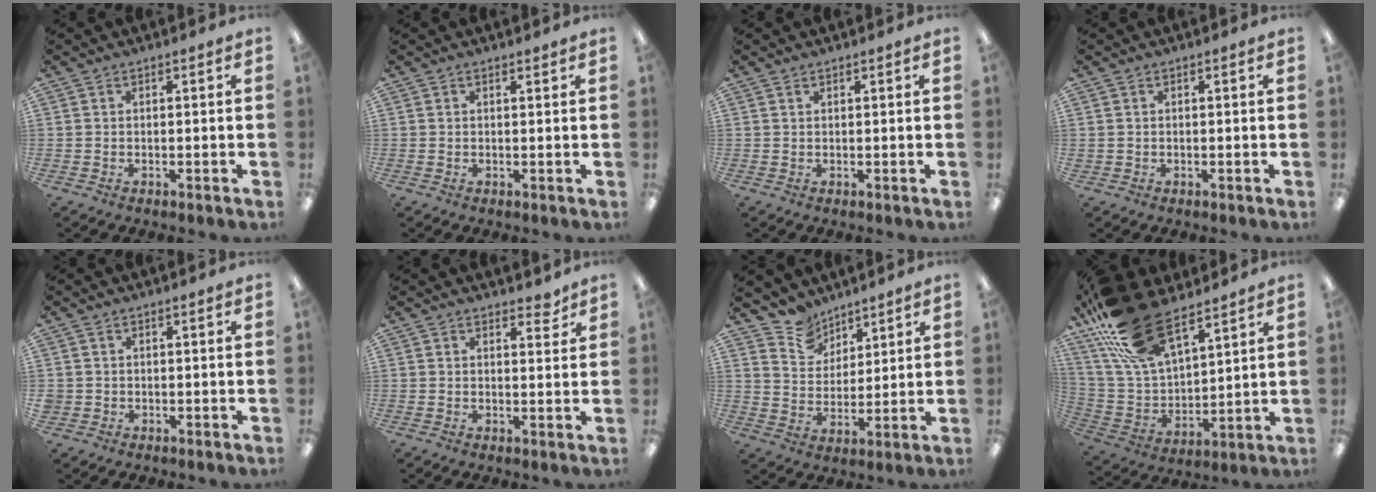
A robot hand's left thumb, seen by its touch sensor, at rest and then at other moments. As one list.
[{"total": 0.9, "force": [0.8, 0.1, 0.4], "torque": [-0.009, -0.001, 0.015]}, {"total": 0.7, "force": [0.6, 0.2, 0.3], "torque": [-0.007, 0.000, 0.011]}, {"total": 0.5, "force": [0.3, 0.4, 0.1], "torque": [-0.002, 0.003, 0.006]}, {"total": 1.2, "force": [0.2, 1.2, 0.1], "torque": [-0.003, 0.004, 0.001]}, {"total": 3.0, "force": [2.5, 1.1, 1.2], "torque": [0.006, -0.017, 0.039]}, {"total": 8.7, "force": [7.3, 4.8, 0.1], "torque": [-0.029, -0.053, 0.142]}, {"total": 21.5, "force": [15.1, 9.7, 11.9], "torque": [-0.272, -0.075, 0.277]}]